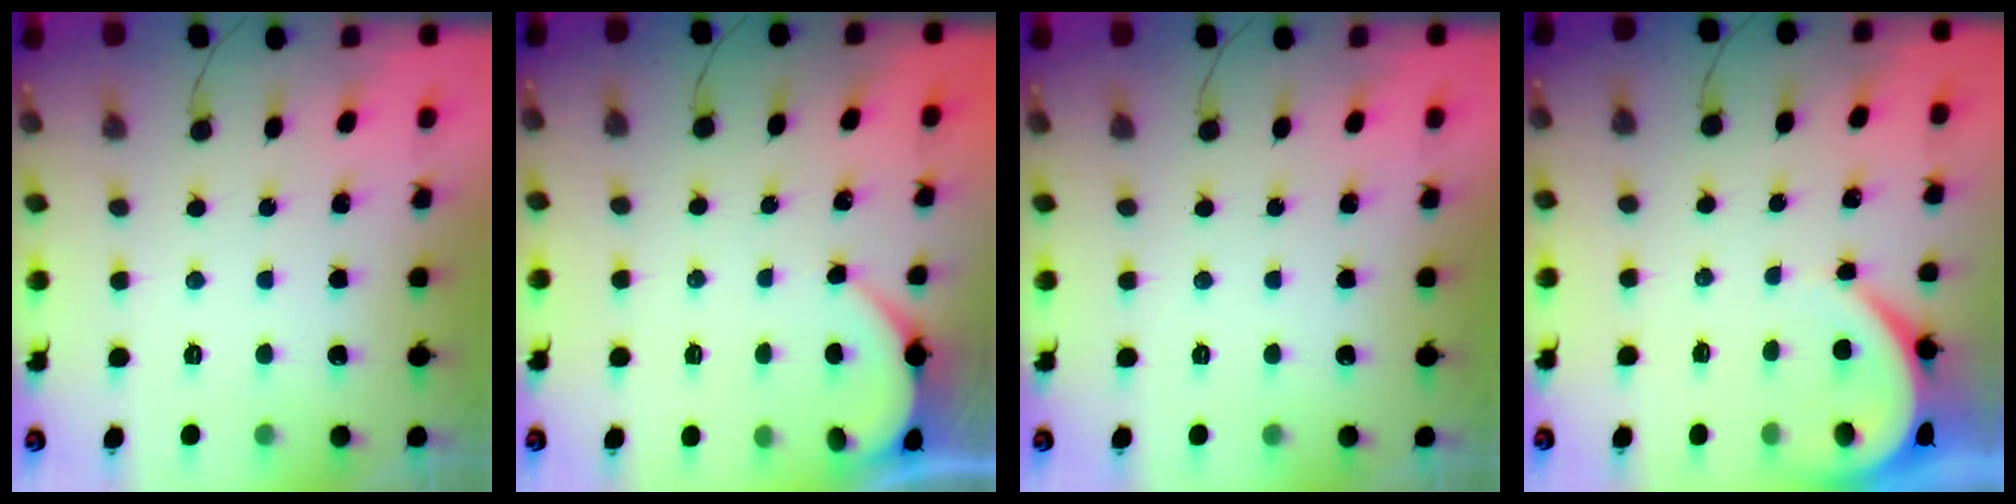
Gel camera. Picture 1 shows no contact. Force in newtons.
{"total": 1.7, "press": 1.7, "slide": 0.2}
{"total": 0.0}
{"total": 3.8, "press": 3.8, "slide": 0.2}